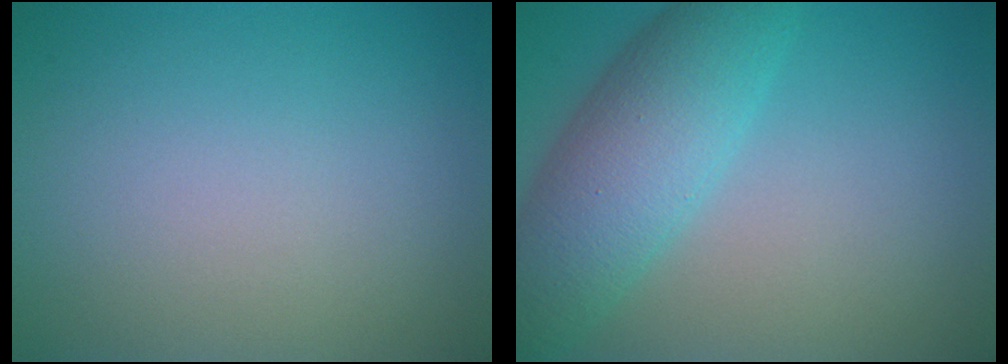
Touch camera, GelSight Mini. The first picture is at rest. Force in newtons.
{"total": 6.9, "press": 6.9, "slide": 0.2}